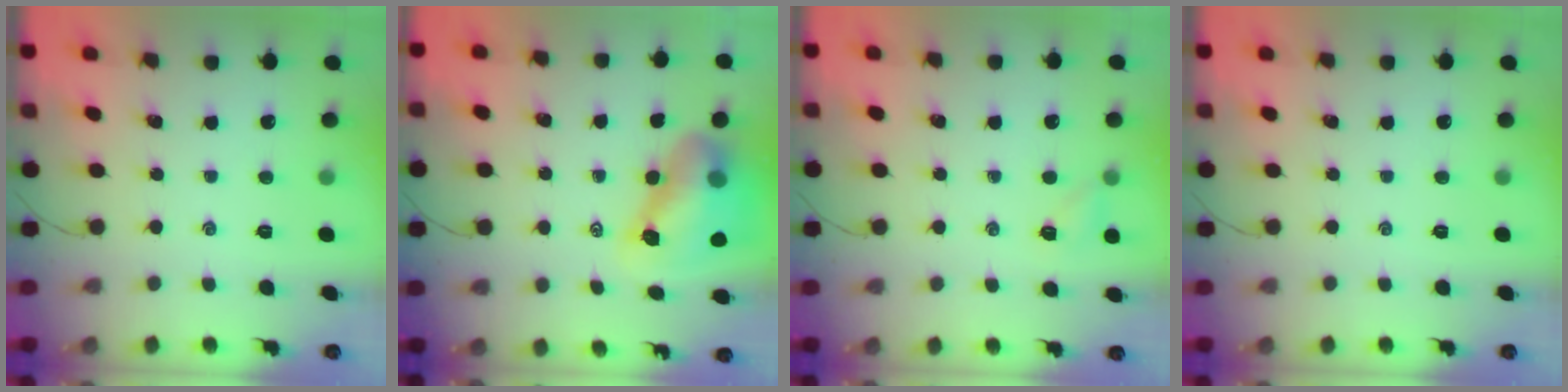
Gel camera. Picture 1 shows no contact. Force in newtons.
{"total": 12.5, "press": 12.0, "slide": 3.6}
{"total": 4.2, "press": 4.0, "slide": 1.3}
{"total": 0.0}